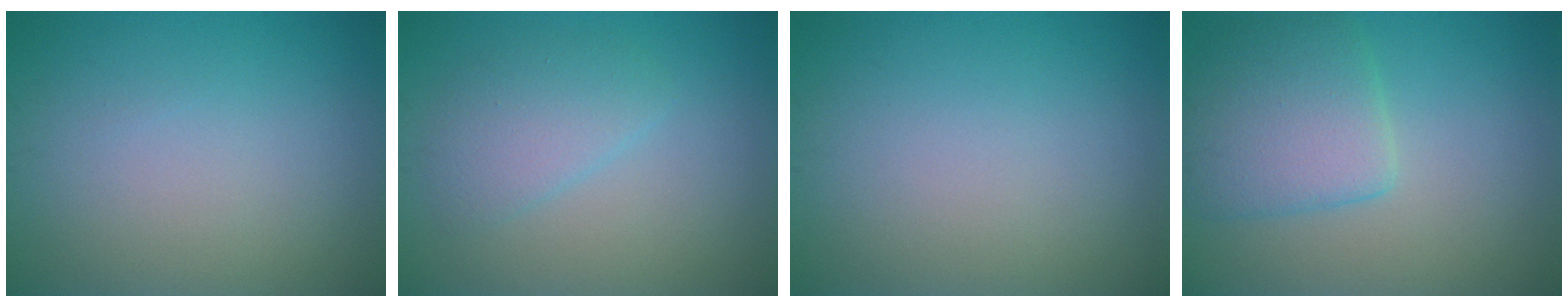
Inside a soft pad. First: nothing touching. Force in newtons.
{"total": 2.8, "press": 2.7, "slide": 0.2}
{"total": 0.0}
{"total": 5.0, "press": 5.0, "slide": 0.3}